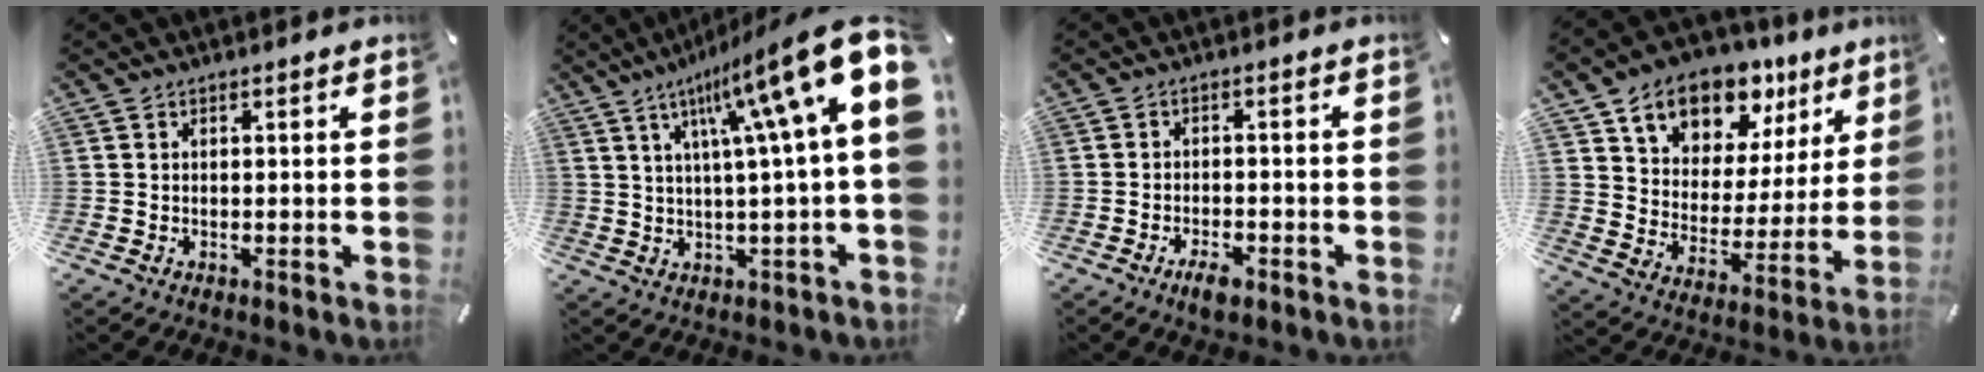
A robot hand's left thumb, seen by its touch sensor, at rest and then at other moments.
{"total": 19.3, "force": [8.5, 2.9, 17.1], "torque": [-0.270, -0.055, 0.126]}
{"total": 3.7, "force": [-2.5, 1.6, 2.3], "torque": [-0.041, 0.010, -0.045]}
{"total": 14.1, "force": [10.0, 8.8, 4.5], "torque": [-0.071, -0.070, 0.178]}